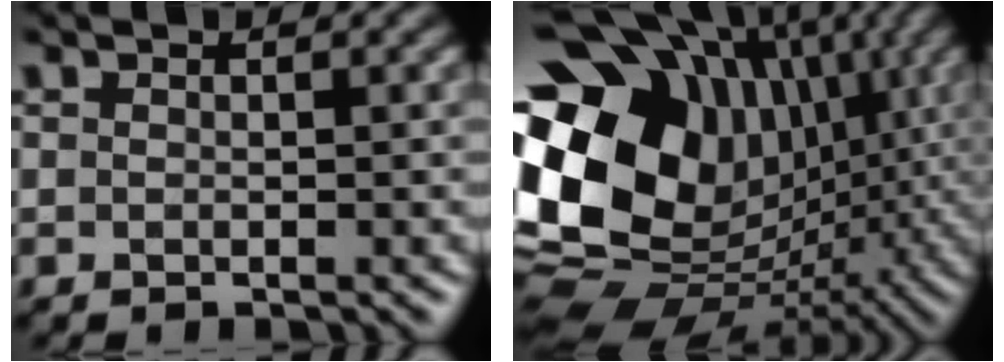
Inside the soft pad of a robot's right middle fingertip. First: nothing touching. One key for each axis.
{"total": 19.2, "fx": 2.2, "fy": 15.1, "fz": 11.7, "tx": -0.246, "ty": 0.008, "tz": 0.060}